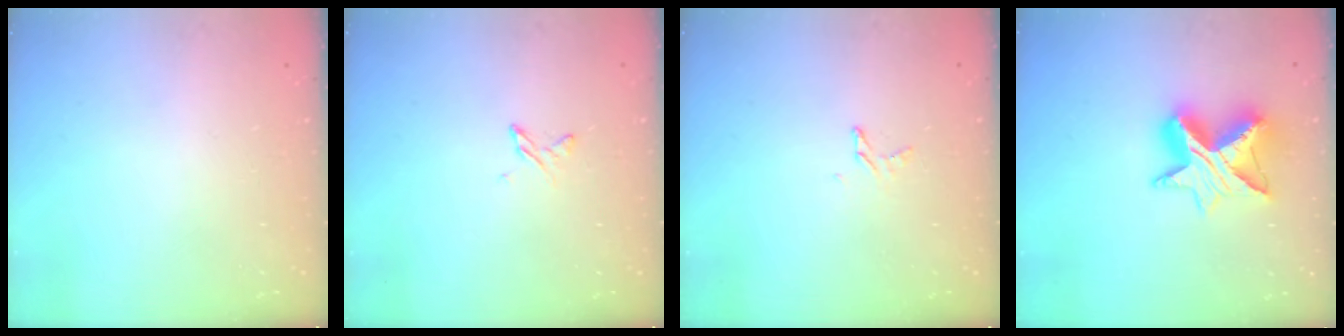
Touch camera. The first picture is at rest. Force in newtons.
{"total": 4.0, "press": 4.0, "slide": 0.5}
{"total": 3.5, "press": 3.5, "slide": 0.4}
{"total": 11.4, "press": 11.3, "slide": 1.0}